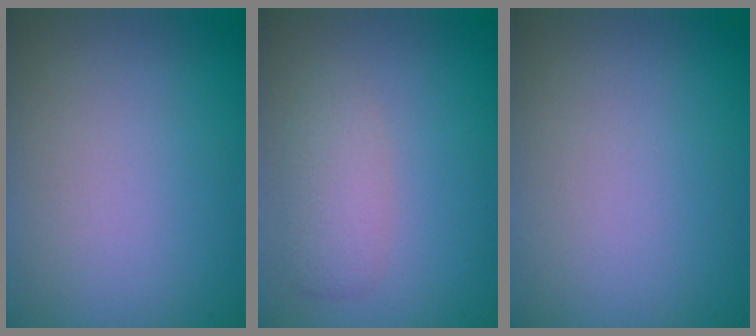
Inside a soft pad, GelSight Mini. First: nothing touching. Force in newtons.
{"total": 2.3, "press": 2.3, "slide": 0.1}
{"total": 0.0}